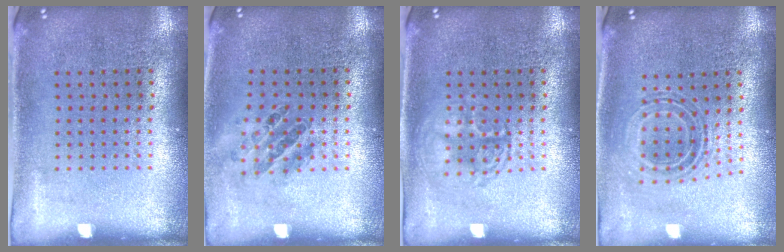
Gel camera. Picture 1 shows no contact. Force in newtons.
{"total": 1.0, "press": 0.9, "slide": 0.3}
{"total": 2.4, "press": 2.3, "slide": 0.3}
{"total": 0.7, "press": 0.7, "slide": 0.2}